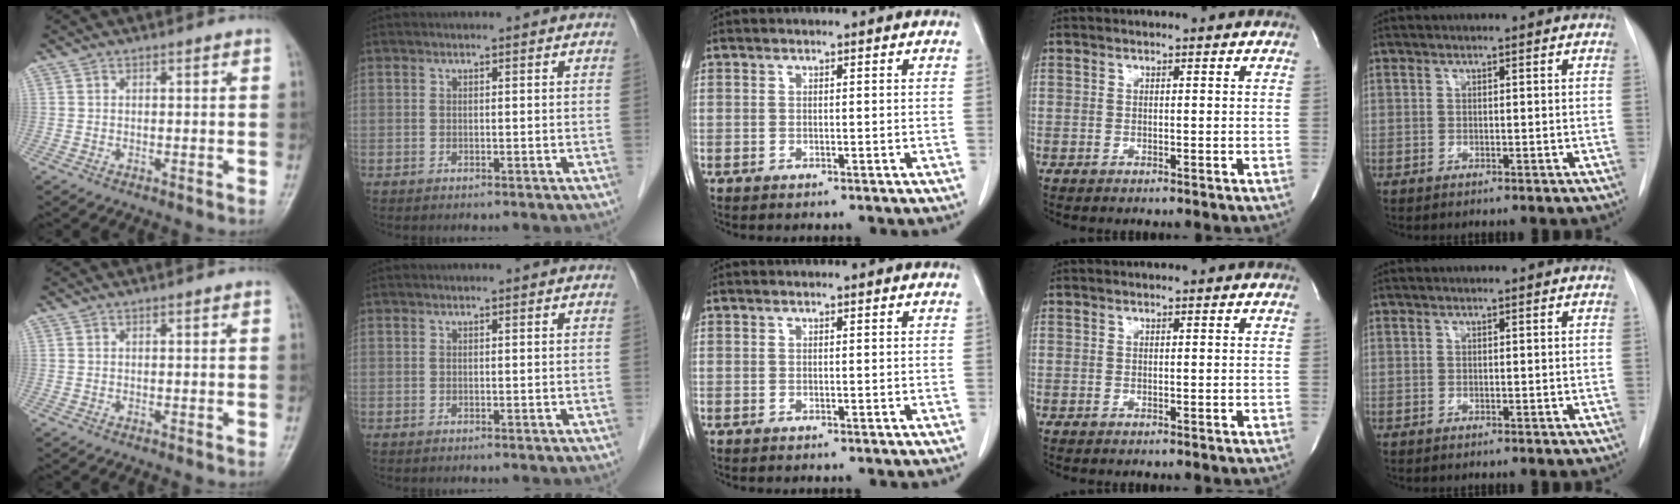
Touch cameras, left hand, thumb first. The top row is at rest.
{}